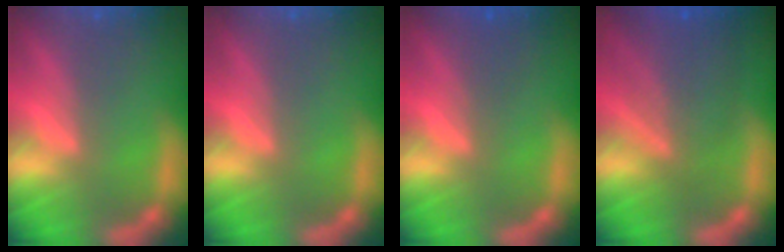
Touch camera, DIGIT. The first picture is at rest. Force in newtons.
{"total": 0.0}
{"total": 1.5}
{"total": 6.5}